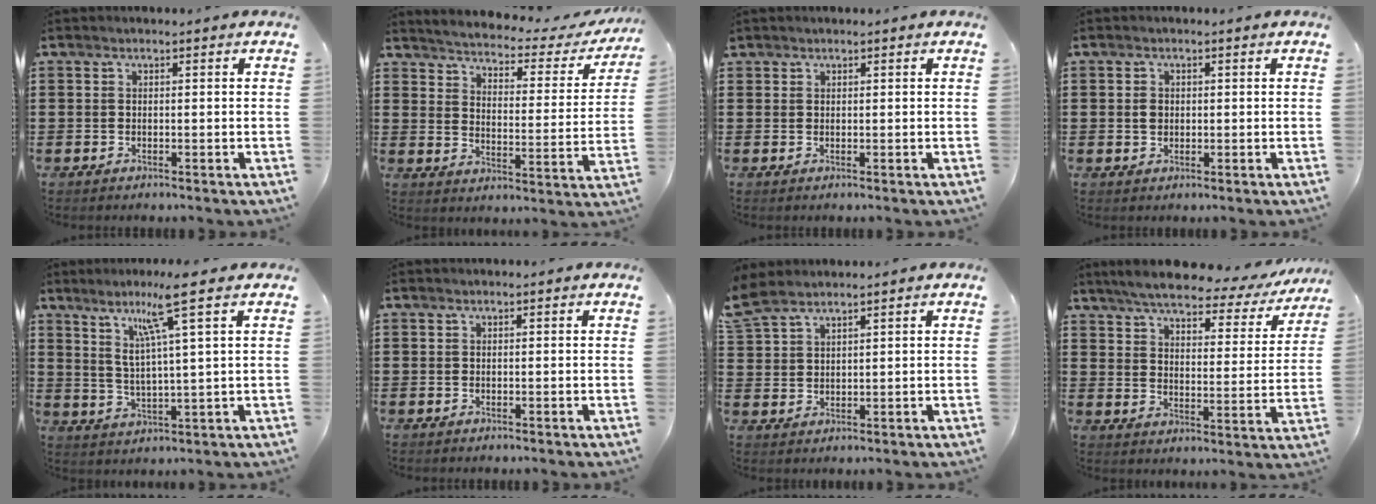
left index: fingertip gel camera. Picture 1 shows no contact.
{"total": 2.8, "force": [2.7, 0.0, 0.7], "torque": [-0.036, -0.028, 0.035]}
{"total": 0.7, "force": [0.6, 0.4, 0.0], "torque": [-0.003, 0.001, 0.012]}
{"total": 1.6, "force": [0.3, 1.2, 1.0], "torque": [-0.022, 0.007, 0.004]}
{"total": 8.3, "force": [5.1, -0.4, 6.6], "torque": [-0.133, -0.008, 0.082]}
{"total": 0.0}
{"total": 3.7, "force": [3.1, 1.5, 1.4], "torque": [-0.040, 0.000, 0.058]}
{"total": 5.9, "force": [5.3, 0.8, 2.4], "torque": [-0.073, -0.028, 0.089]}